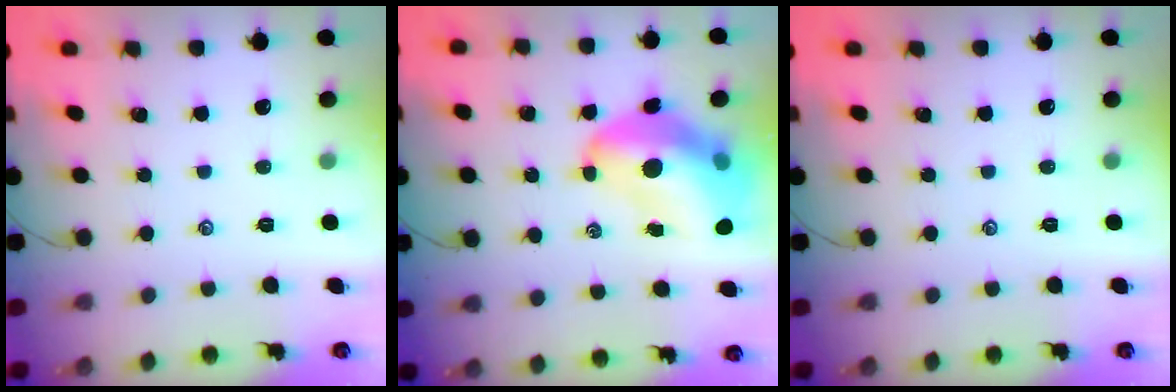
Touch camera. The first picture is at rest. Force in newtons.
{"total": 16.6, "press": 15.9, "slide": 4.6}
{"total": 0.0}